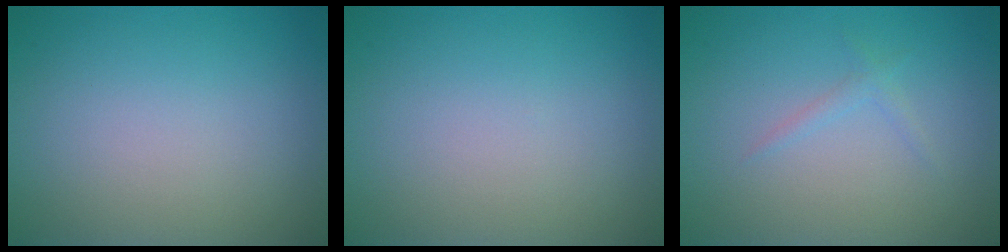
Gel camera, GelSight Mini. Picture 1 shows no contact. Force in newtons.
{"total": 0.0}
{"total": 0.8, "press": 0.8, "slide": 0.0}